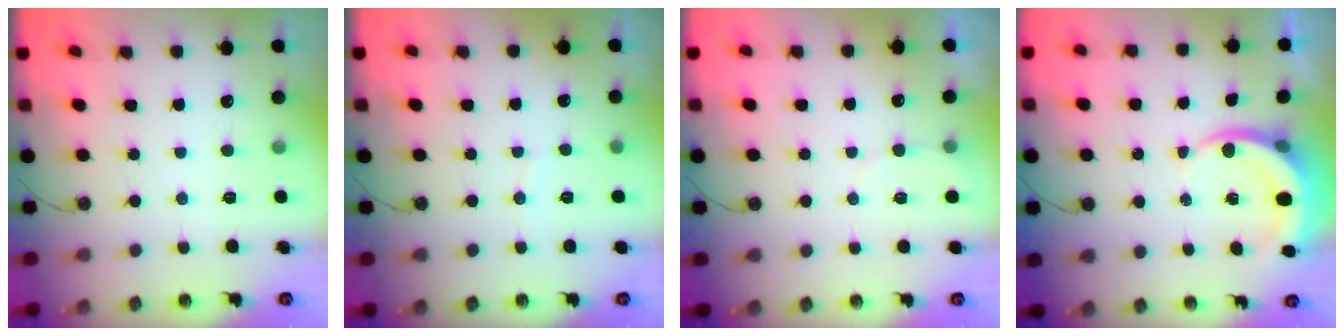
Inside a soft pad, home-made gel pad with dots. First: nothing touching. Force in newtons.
{"total": 2.4, "press": 2.4, "slide": 0.3}
{"total": 2.8, "press": 2.8, "slide": 0.3}
{"total": 5.5, "press": 5.4, "slide": 0.5}